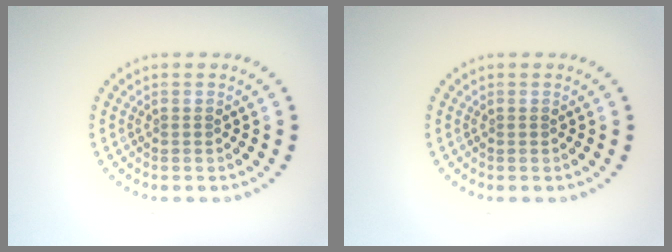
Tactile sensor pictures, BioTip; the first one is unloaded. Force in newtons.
{"total": 0.0}